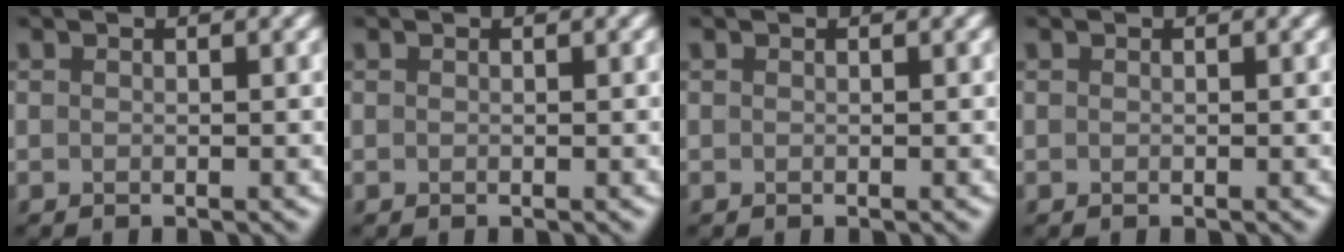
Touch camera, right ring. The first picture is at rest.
{"total": 0.0}
{"total": 0.0}
{"total": 0.0}